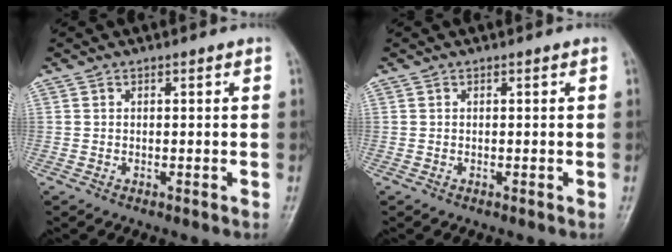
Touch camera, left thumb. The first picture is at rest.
{"total": 0.0}